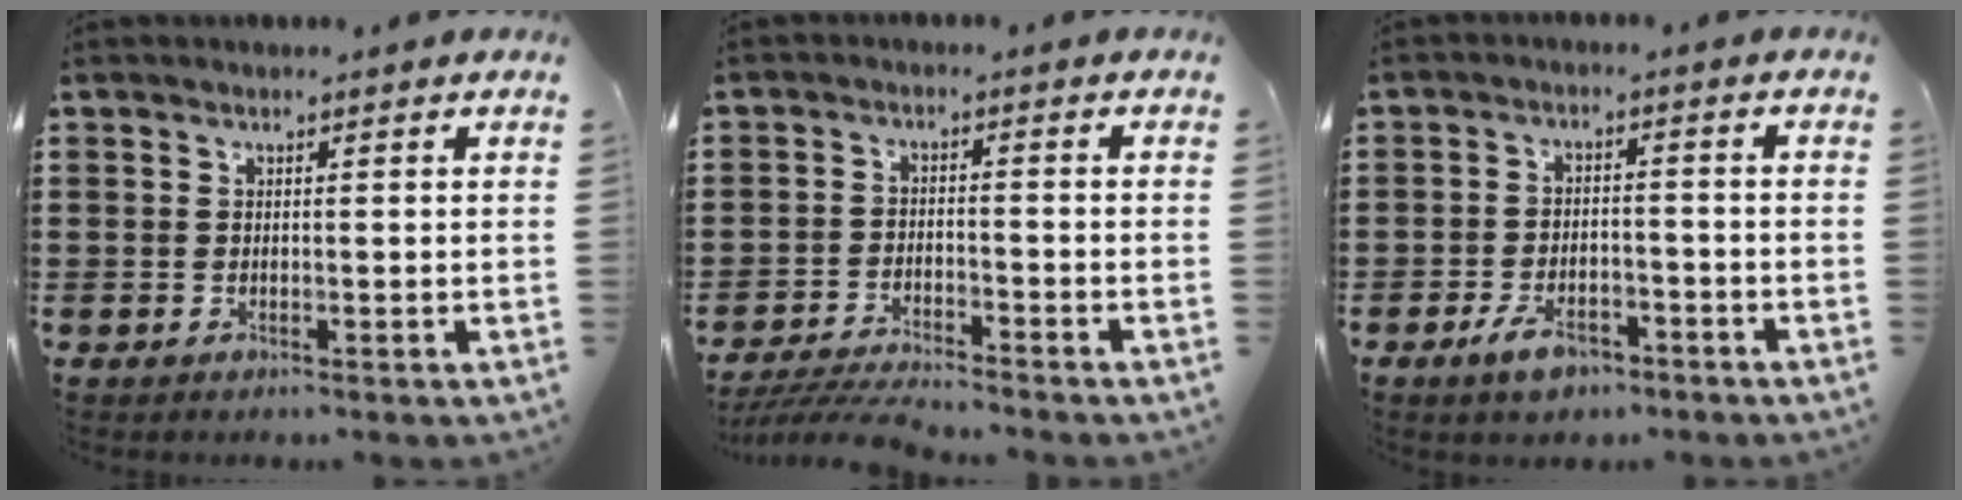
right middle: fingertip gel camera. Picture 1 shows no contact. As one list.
[{"total": 4.8, "force": [-4.7, 0.3, 1.2], "torque": [-0.034, -0.006, -0.098]}, {"total": 4.8, "force": [-3.3, 2.2, 2.7], "torque": [-0.056, 0.006, -0.065]}]